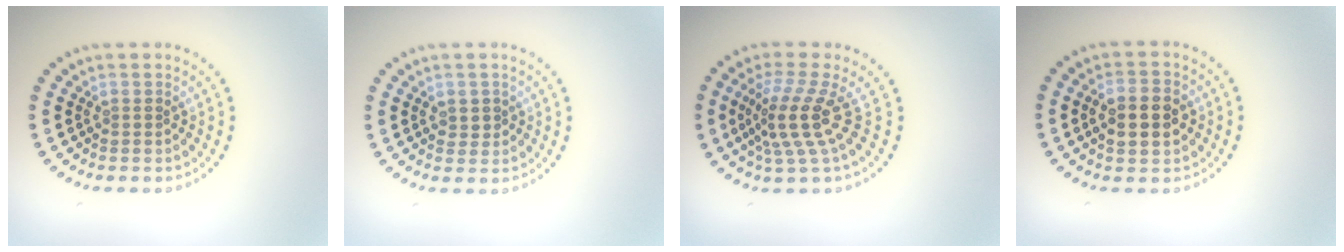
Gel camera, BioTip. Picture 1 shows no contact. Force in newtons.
{"total": 1.0, "press": 0.9, "slide": 0.3}
{"total": 4.1, "press": 2.9, "slide": 3.0}
{"total": 4.8, "press": 4.8, "slide": 0.3}